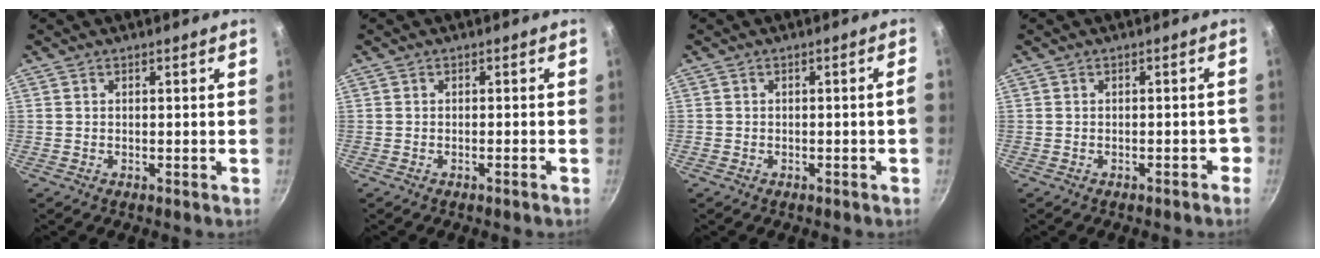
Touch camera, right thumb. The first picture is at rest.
{"total": 0.8, "force": [-0.5, 0.0, 0.5], "torque": [-0.020, 0.010, -0.007]}
{"total": 2.0, "force": [-0.7, 0.3, 1.9], "torque": [-0.033, 0.014, -0.003]}
{"total": 2.0, "force": [-1.3, 1.0, 1.2], "torque": [0.003, 0.027, -0.007]}